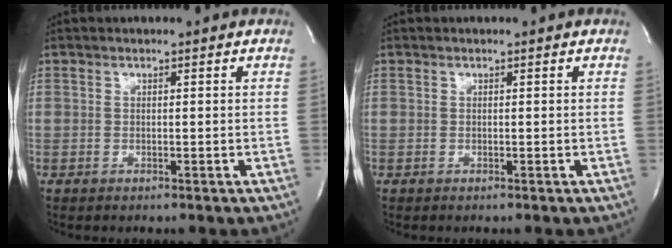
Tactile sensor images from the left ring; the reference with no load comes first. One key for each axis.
{"total": 0.0}